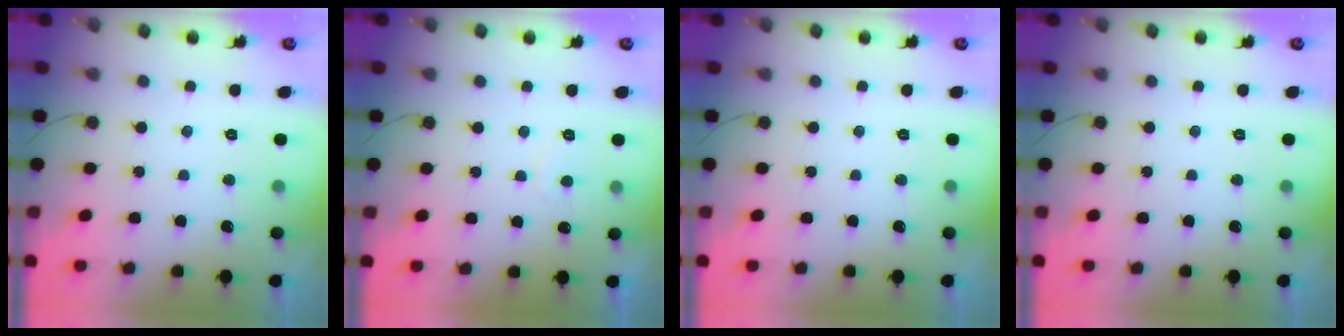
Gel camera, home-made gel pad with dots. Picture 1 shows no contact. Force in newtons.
{"total": 0.8, "press": 0.7, "slide": 0.5}
{"total": 0.0}
{"total": 0.0}